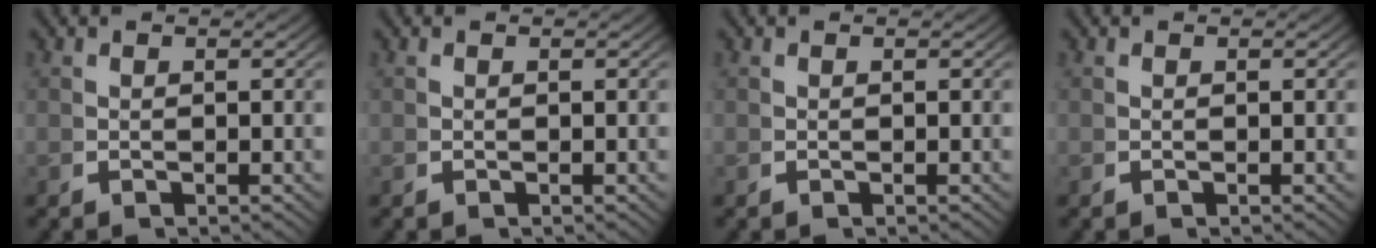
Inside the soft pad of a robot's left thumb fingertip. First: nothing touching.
{"total": 0.0}
{"total": 0.0}
{"total": 0.0}